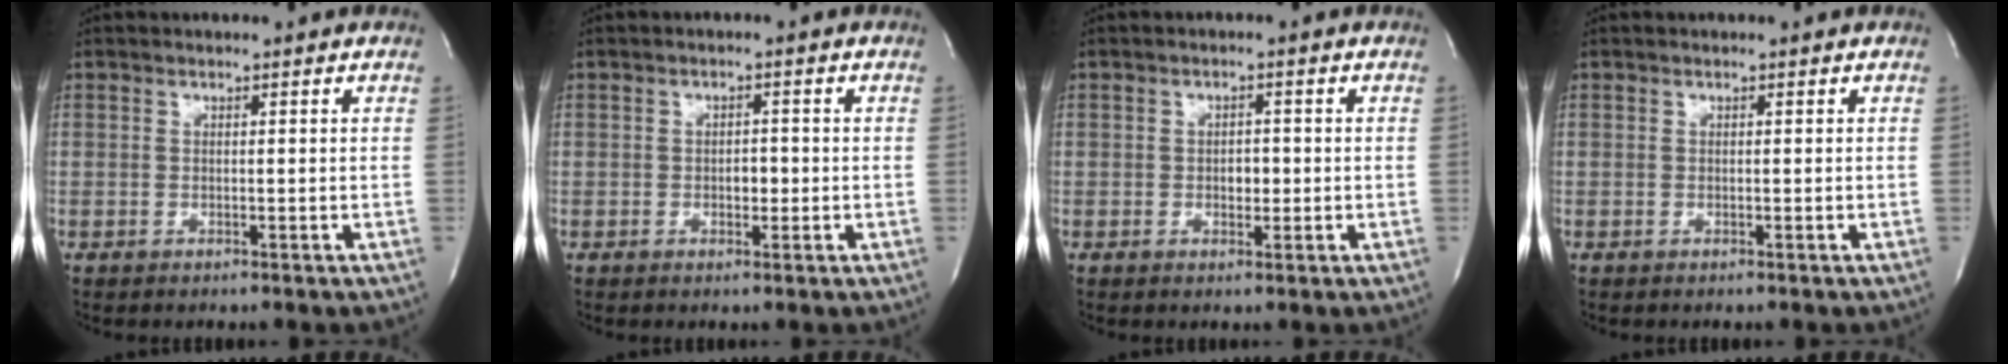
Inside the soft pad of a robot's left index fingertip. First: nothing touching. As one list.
[{"total": 1.9, "force": [-0.5, 1.1, 1.4], "torque": [-0.024, 0.001, -0.005]}, {"total": 2.0, "force": [-0.4, 1.3, 1.5], "torque": [-0.025, 0.000, -0.003]}, {"total": 0.0}]